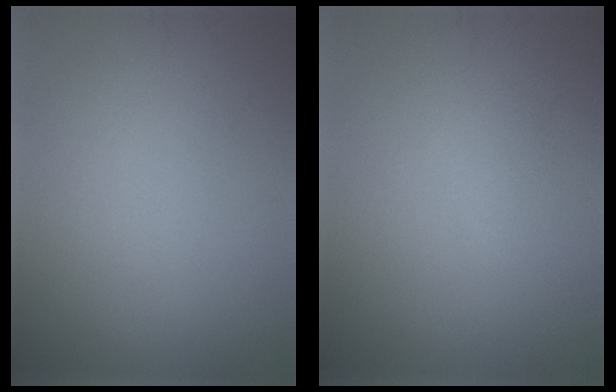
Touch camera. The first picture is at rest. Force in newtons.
{"total": 1.3, "press": 1.3, "slide": 0.2}